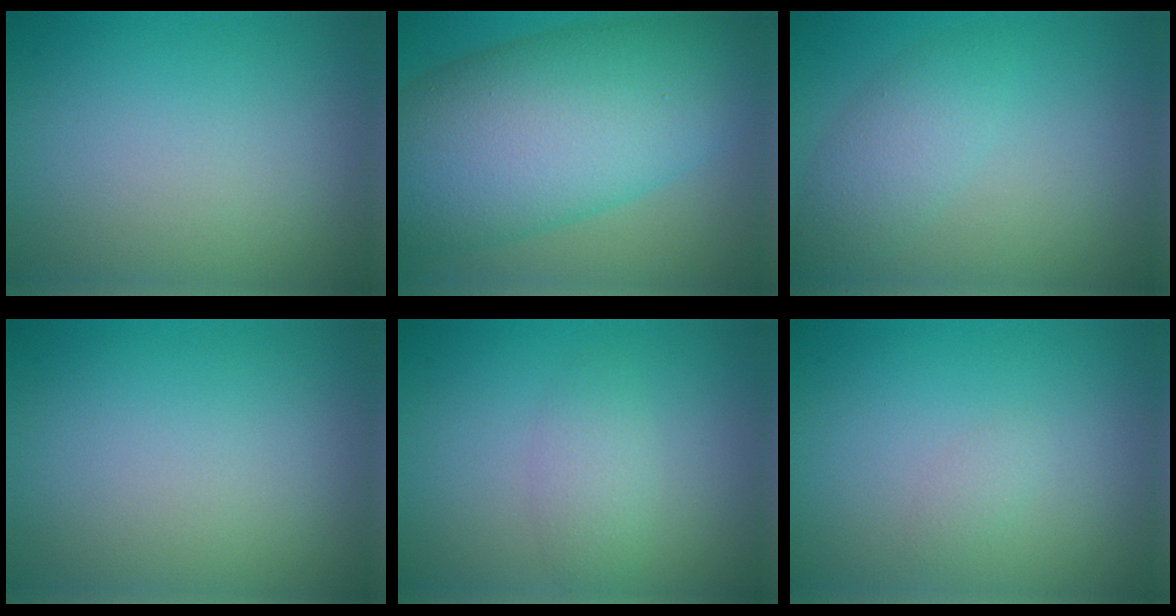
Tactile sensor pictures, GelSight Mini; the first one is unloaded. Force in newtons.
{"total": 14.0, "press": 14.0, "slide": 0.1}
{"total": 3.0, "press": 3.0, "slide": 0.1}
{"total": 0.0}
{"total": 1.9, "press": 1.9, "slide": 0.0}
{"total": 0.7, "press": 0.7, "slide": 0.0}